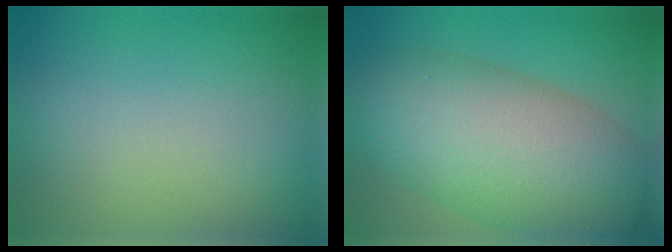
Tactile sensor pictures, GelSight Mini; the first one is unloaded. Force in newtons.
{"total": 11.0, "press": 11.0, "slide": 0.4}